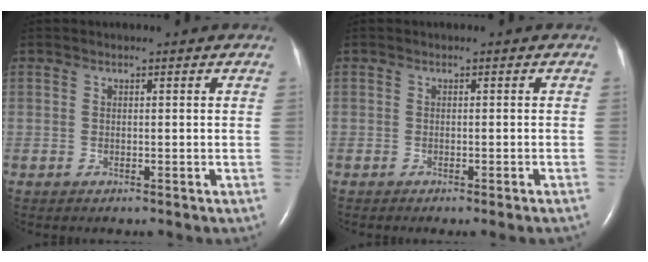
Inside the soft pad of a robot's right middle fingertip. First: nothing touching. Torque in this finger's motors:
{"motor_torque": [0.30, -0.26, 0.00, 0.04]}